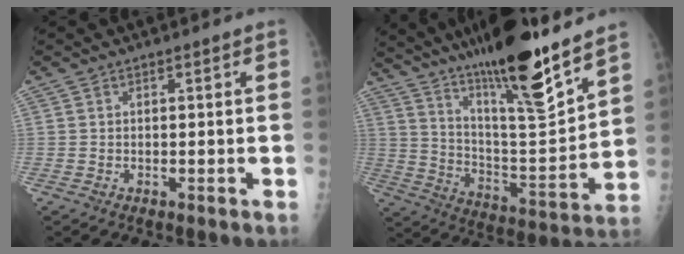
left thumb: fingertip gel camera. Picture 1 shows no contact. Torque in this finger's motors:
{"motor_torque": [3.04, 0.99, 1.39, -1.39, 0.49]}